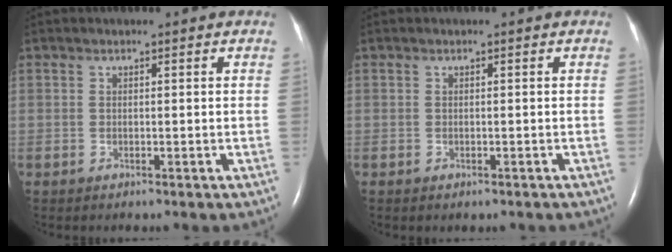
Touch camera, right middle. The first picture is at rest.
{"total": 0.7, "force": [-0.5, 0.4, 0.3], "torque": [-0.006, 0.001, -0.003]}